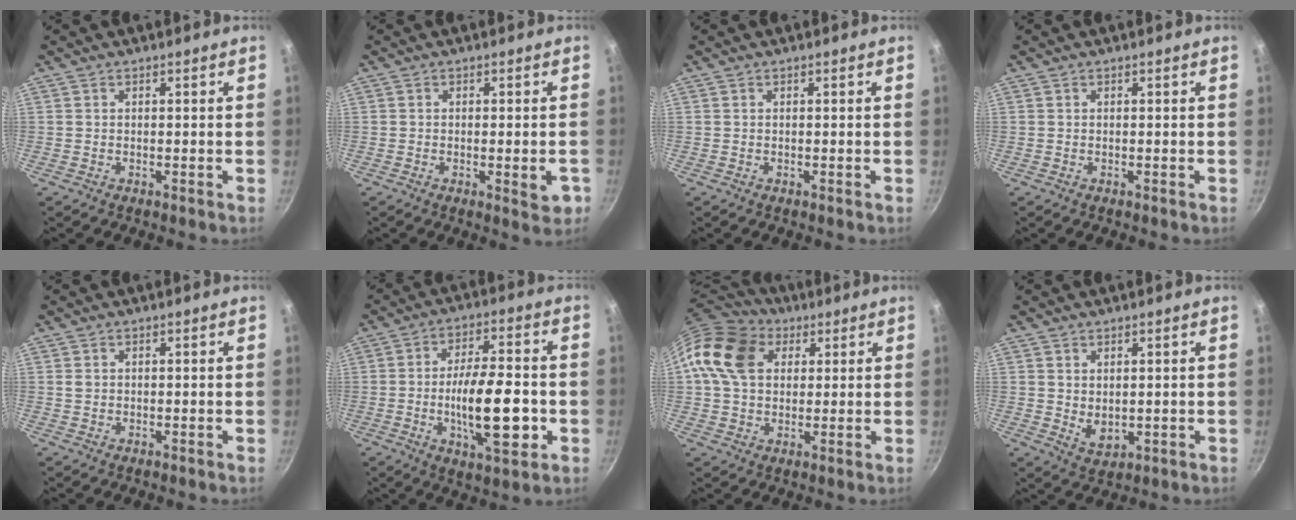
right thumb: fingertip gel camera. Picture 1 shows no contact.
{"total": 4.2, "force": [-1.2, 1.4, 3.8], "torque": [-0.045, -0.003, -0.016]}
{"total": 0.0}
{"total": 0.0}
{"total": 0.8, "force": [0.2, 0.7, 0.3], "torque": [-0.003, 0.002, 0.003]}
{"total": 15.5, "force": [-3.0, 5.6, 14.1], "torque": [-0.217, 0.016, -0.047]}
{"total": 14.5, "force": [4.3, 10.8, 8.7], "torque": [-0.145, 0.016, 0.063]}
{"total": 3.8, "force": [1.1, 2.4, 2.7], "torque": [-0.041, -0.018, 0.026]}